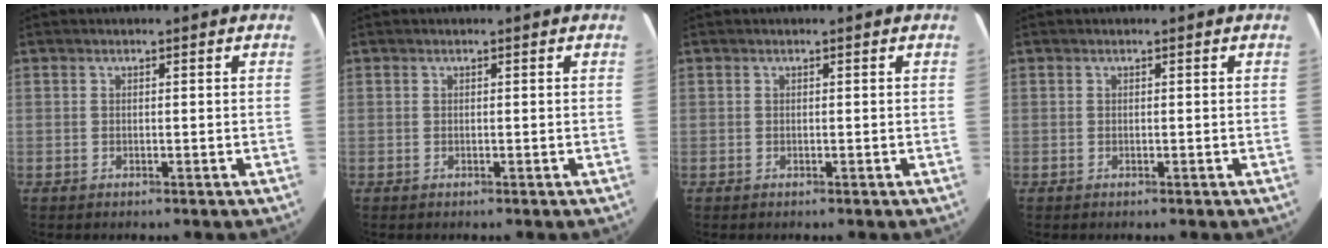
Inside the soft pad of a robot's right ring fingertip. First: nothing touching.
{"total": 0.0}
{"total": 0.0}
{"total": 0.0}